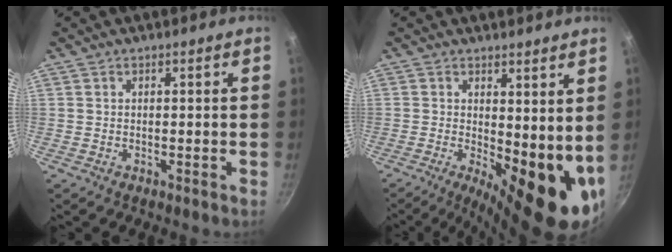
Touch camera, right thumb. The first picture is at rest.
{"total": 14.1, "force": [0.4, 5.8, 12.9], "torque": [-0.139, -0.027, 0.018]}